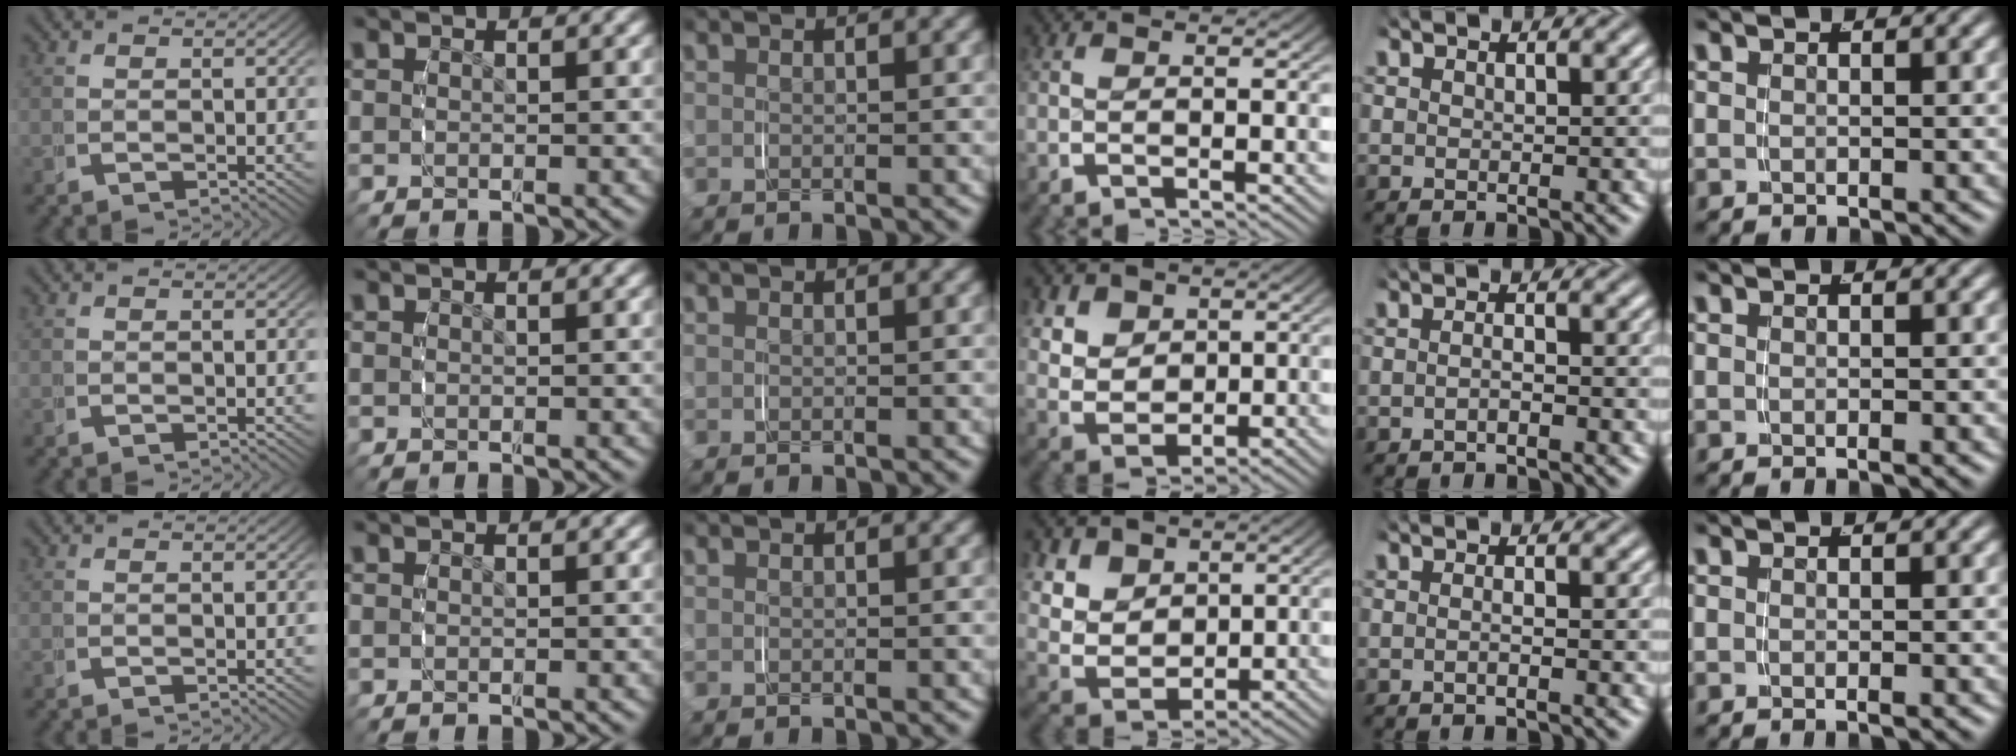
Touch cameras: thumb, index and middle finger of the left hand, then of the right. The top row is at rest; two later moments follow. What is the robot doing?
{"motion": "grasp_and_lifting", "object": "napkin"}